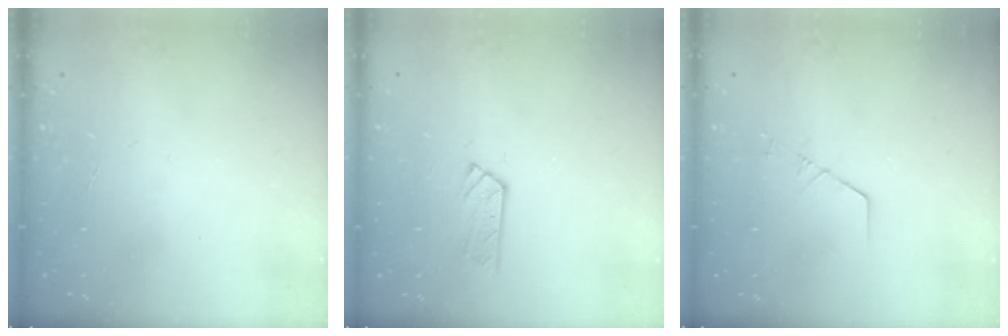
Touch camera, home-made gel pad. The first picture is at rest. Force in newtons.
{"total": 3.6, "press": 3.6, "slide": 0.4}
{"total": 1.3, "press": 1.3, "slide": 0.1}